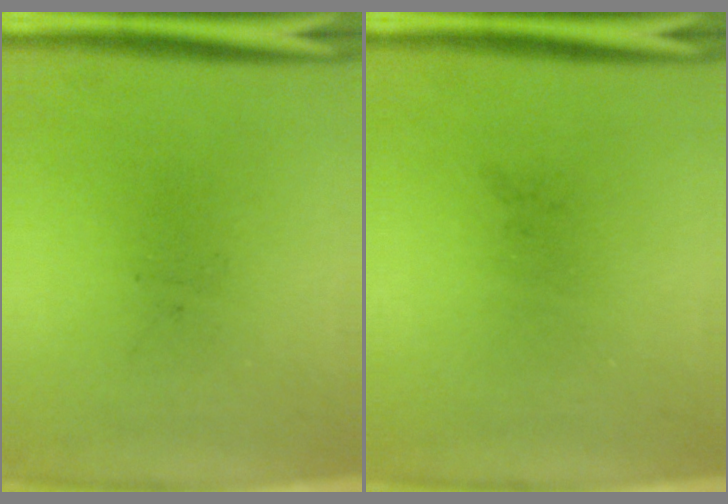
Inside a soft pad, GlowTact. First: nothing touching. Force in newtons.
{"total": 0.0}